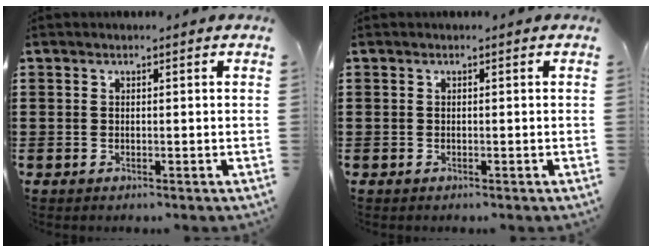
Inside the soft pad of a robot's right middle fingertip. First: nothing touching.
{"total": 0.0}